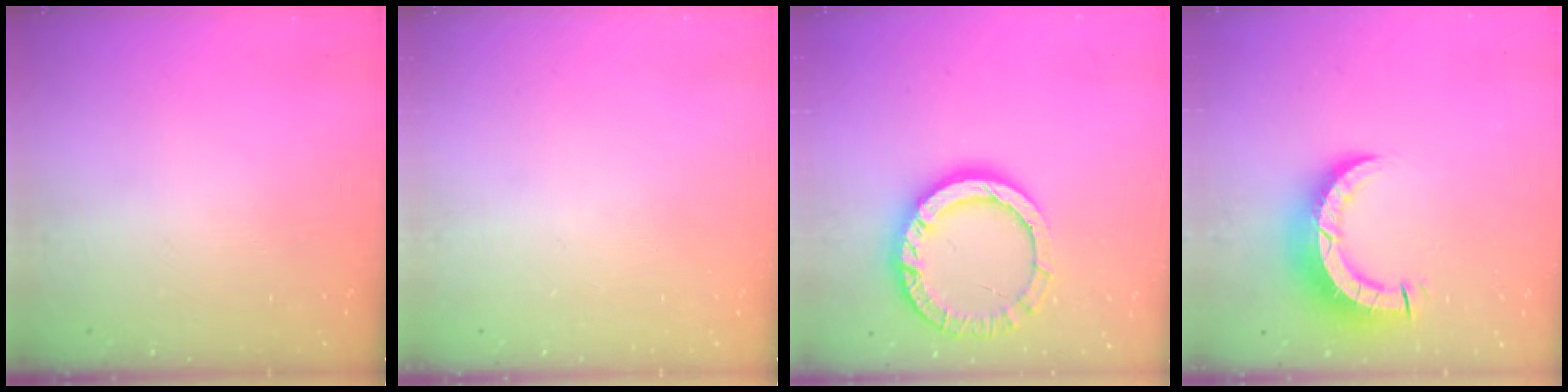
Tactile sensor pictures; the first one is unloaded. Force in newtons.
{"total": 0.0}
{"total": 14.0, "press": 14.0, "slide": 1.2}
{"total": 9.0, "press": 9.0, "slide": 0.9}